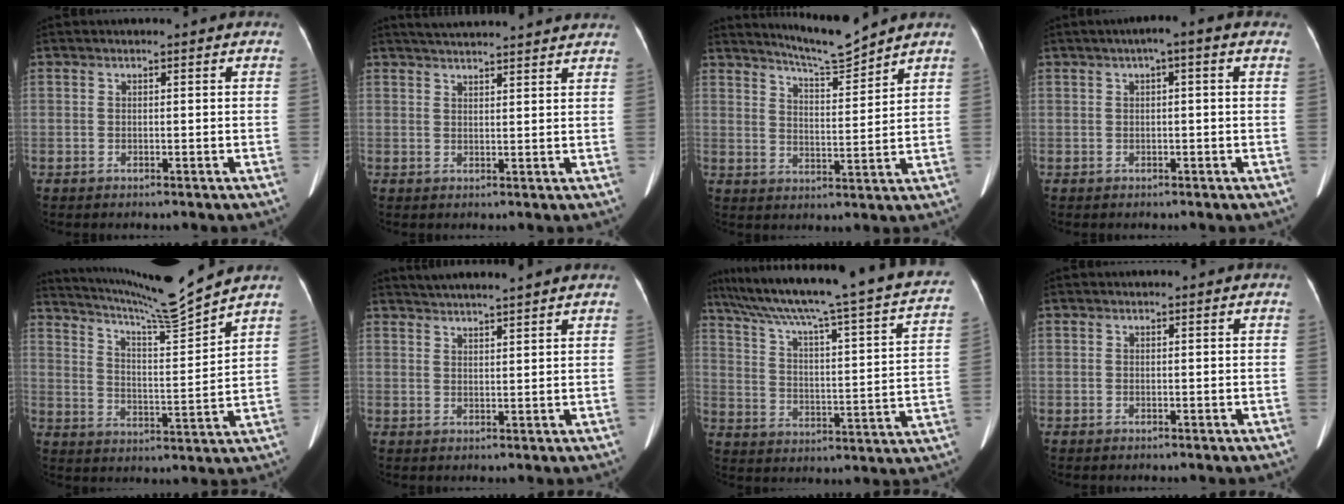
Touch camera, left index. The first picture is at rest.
{"total": 13.4, "force": [12.5, 0.9, 4.7], "torque": [-0.074, 0.035, 0.164]}
{"total": 6.8, "force": [6.6, -1.1, 1.5], "torque": [-0.036, -0.019, 0.119]}
{"total": 2.8, "force": [1.0, 0.3, 2.6], "torque": [-0.037, 0.018, 0.012]}
{"total": 12.5, "force": [11.6, -2.8, 3.8], "torque": [-0.078, -0.036, 0.193]}
{"total": 8.1, "force": [7.4, -0.3, 3.2], "torque": [-0.054, 0.027, 0.105]}
{"total": 29.9, "force": [24.4, 2.0, 17.2], "torque": [-0.267, -0.022, 0.323]}
{"total": 0.0}